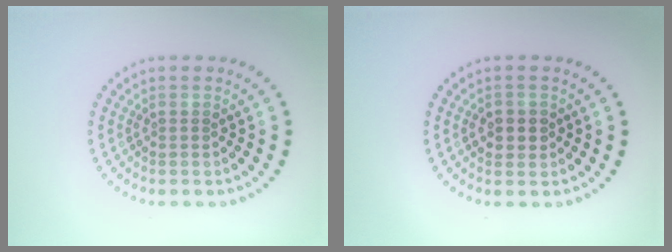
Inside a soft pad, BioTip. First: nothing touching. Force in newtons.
{"total": 2.0, "press": 1.9, "slide": 0.5}